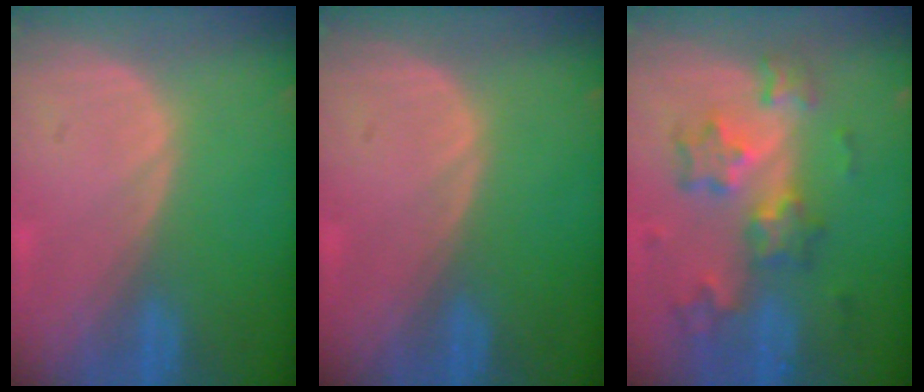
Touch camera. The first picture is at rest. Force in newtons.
{"total": 0.0}
{"total": 8.6, "press": 7.5, "slide": 4.1}